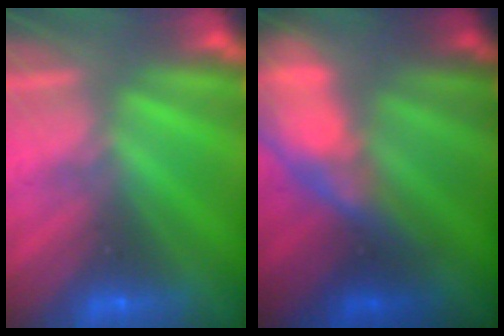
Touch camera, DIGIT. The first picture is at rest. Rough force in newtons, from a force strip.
{"total": 9.1}